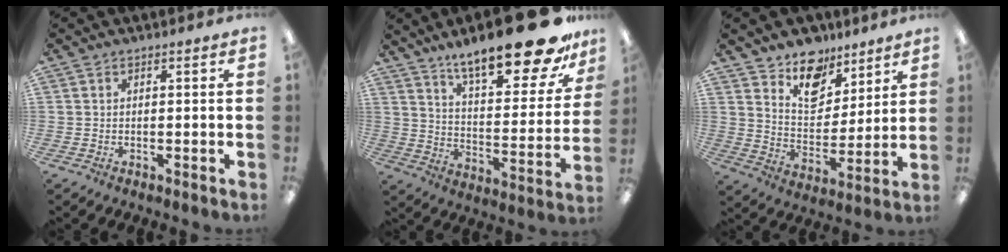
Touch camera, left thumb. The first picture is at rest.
{"total": 21.3, "force": [16.5, 5.4, 12.3], "torque": [-0.187, -0.117, 0.273]}
{"total": 12.5, "force": [9.5, 7.3, 3.7], "torque": [-0.058, -0.064, 0.178]}